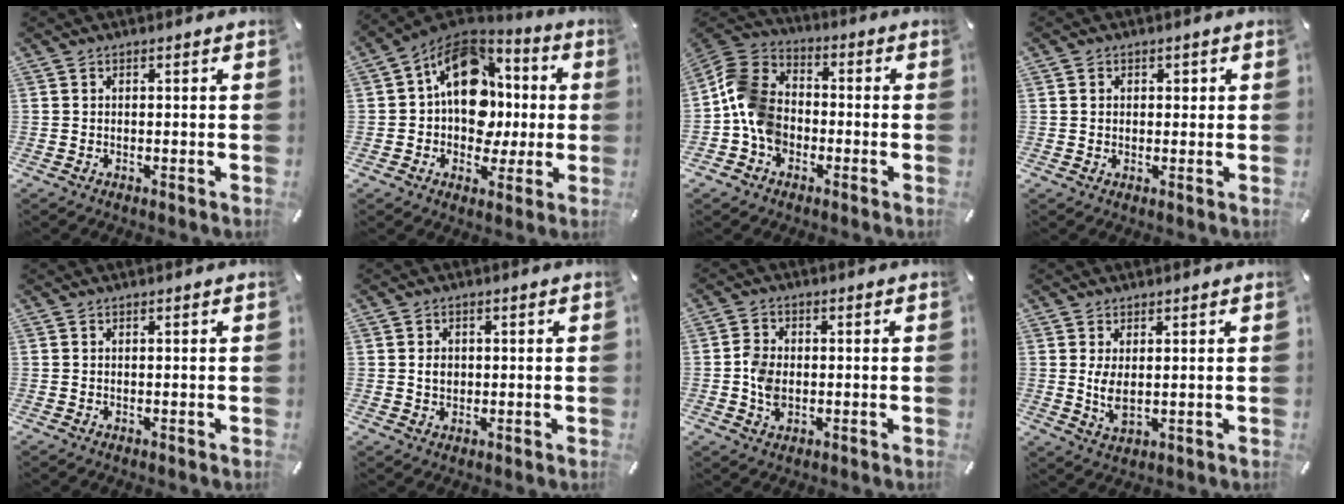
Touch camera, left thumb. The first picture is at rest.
{"total": 17.8, "force": [1.7, 13.9, 11.0], "torque": [-0.164, -0.001, 0.038]}
{"total": 11.4, "force": [-3.7, 9.3, 5.6], "torque": [-0.134, 0.033, -0.069]}
{"total": 2.2, "force": [0.3, 2.1, 0.8], "torque": [-0.003, 0.001, -0.002]}
{"total": 0.0}
{"total": 2.8, "force": [0.1, 2.3, 1.5], "torque": [-0.024, 0.002, -0.001]}
{"total": 5.7, "force": [-0.8, 4.4, 3.6], "torque": [-0.084, 0.003, -0.016]}
{"total": 4.8, "force": [0.8, 2.2, 4.2], "torque": [-0.094, -0.009, 0.010]}